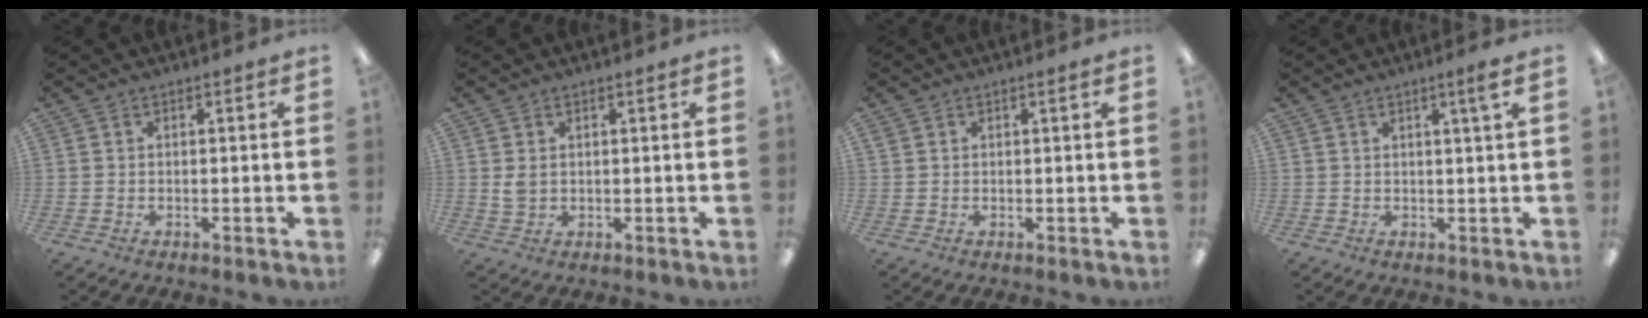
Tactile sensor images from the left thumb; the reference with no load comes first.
{"total": 2.4, "force": [0.9, 1.6, 1.6], "torque": [-0.034, 0.003, 0.015]}
{"total": 1.1, "force": [0.5, 0.4, 0.8], "torque": [-0.016, 0.002, 0.010]}
{"total": 2.8, "force": [1.6, -0.2, 2.3], "torque": [-0.039, -0.005, 0.024]}